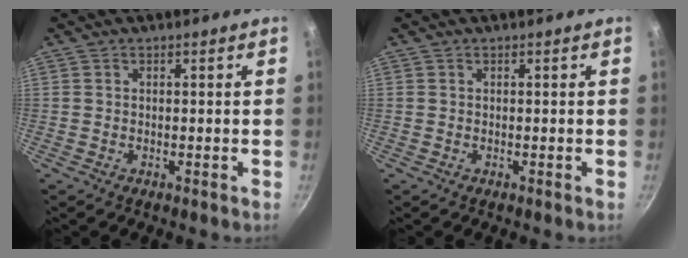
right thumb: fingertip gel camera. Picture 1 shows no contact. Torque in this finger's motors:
{"motor_torque": [0.00, 0.01, 0.00, 0.00, 0.03]}